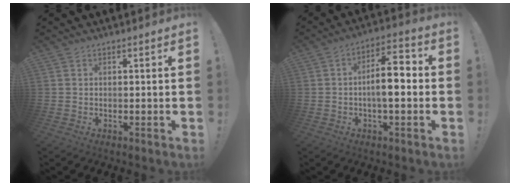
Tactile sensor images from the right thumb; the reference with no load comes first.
{"total": 10.6, "force": [-1.1, 3.9, 9.8], "torque": [-0.140, 0.011, -0.021]}